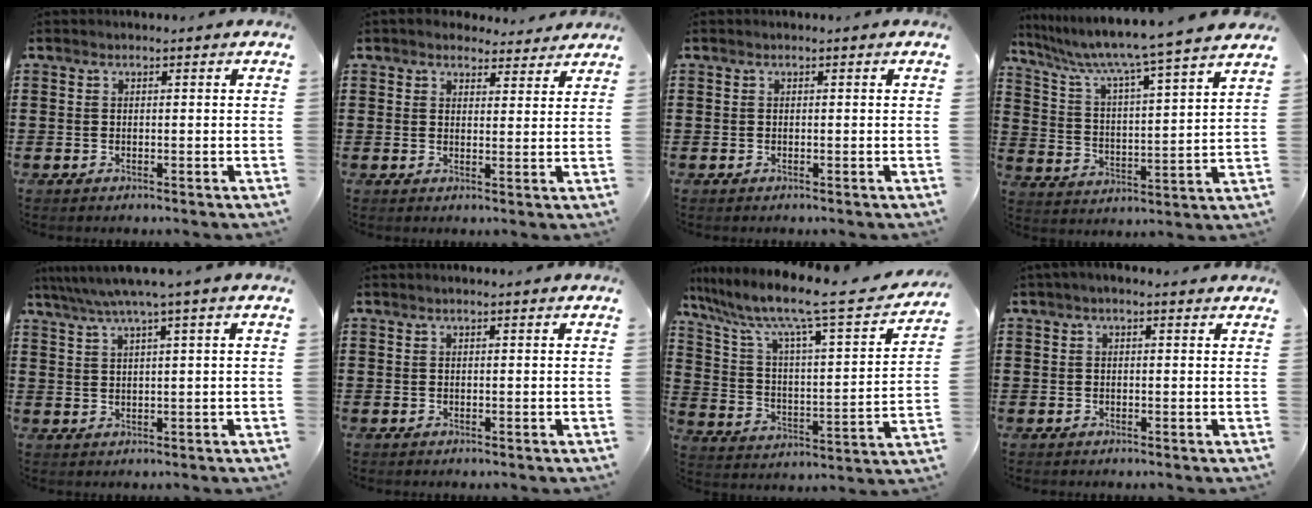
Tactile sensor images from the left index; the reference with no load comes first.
{"total": 3.4, "force": [3.2, 1.2, 0.5], "torque": [-0.013, -0.011, 0.057]}
{"total": 0.0}
{"total": 6.3, "force": [5.5, -1.3, 2.9], "torque": [-0.083, -0.054, 0.080]}
{"total": 3.9, "force": [2.3, -0.5, 3.2], "torque": [-0.067, -0.004, 0.036]}
{"total": 0.0}
{"total": 10.2, "force": [8.1, 0.6, 6.2], "torque": [-0.152, -0.057, 0.126]}
{"total": 1.0, "force": [0.1, 0.7, 0.7], "torque": [-0.015, 0.006, 0.002]}